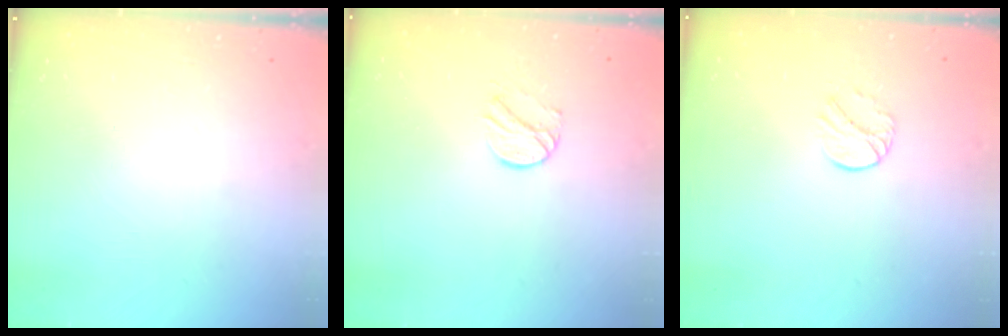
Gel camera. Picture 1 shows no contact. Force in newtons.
{"total": 9.0, "press": 9.0, "slide": 0.5}
{"total": 6.0, "press": 6.0, "slide": 0.7}